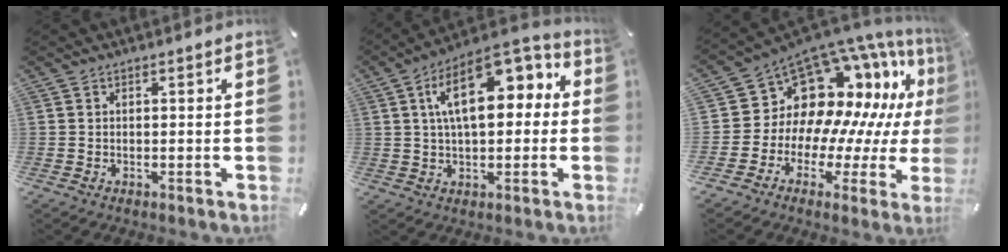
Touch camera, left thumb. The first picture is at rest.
{"total": 16.2, "force": [5.1, 8.6, 12.7], "torque": [-0.201, -0.014, 0.086]}
{"total": 15.8, "force": [8.9, 11.2, 6.8], "torque": [-0.092, -0.109, 0.169]}